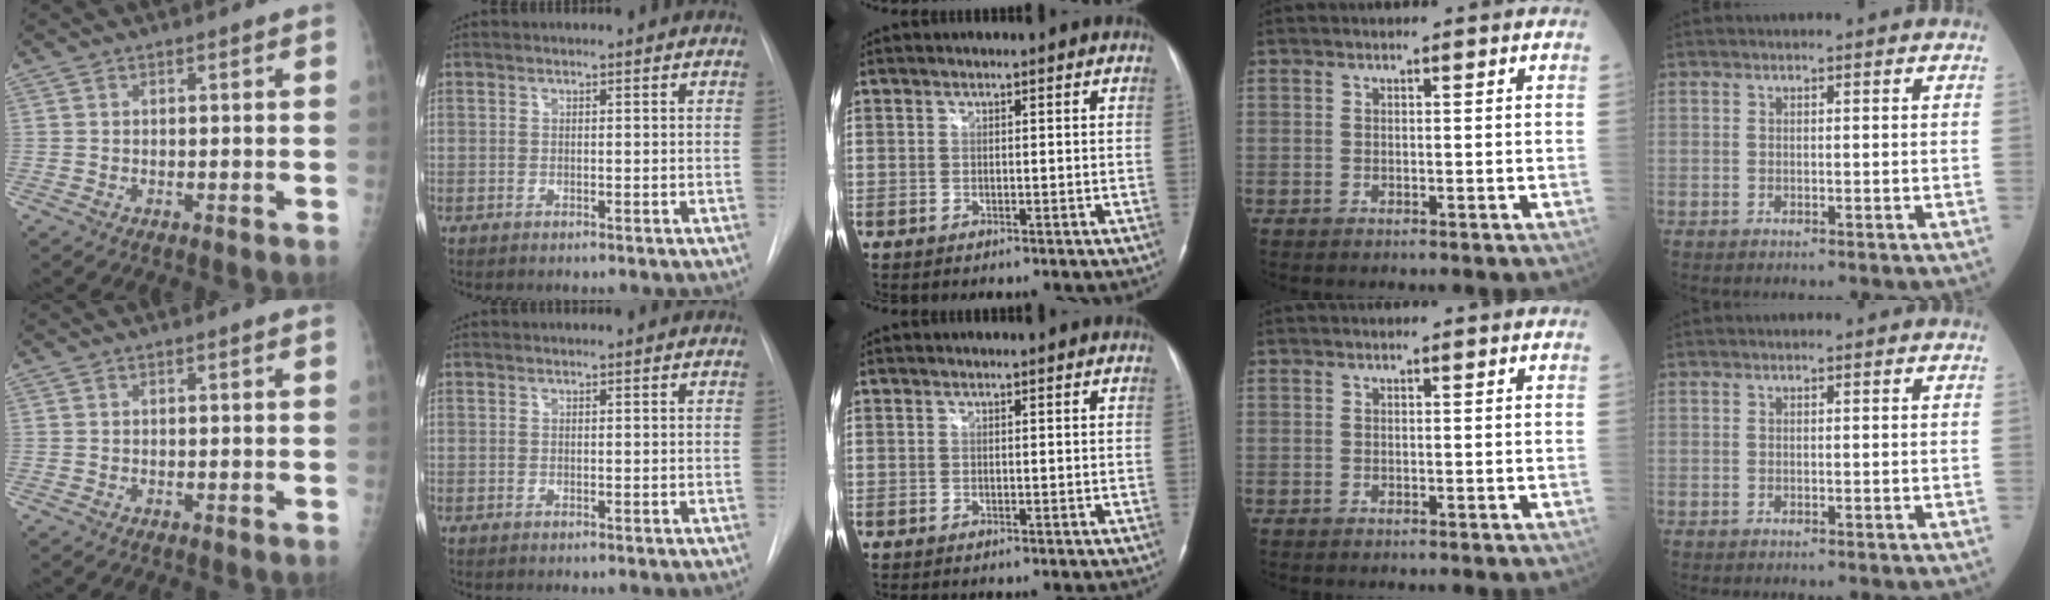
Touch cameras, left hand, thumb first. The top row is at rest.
{}